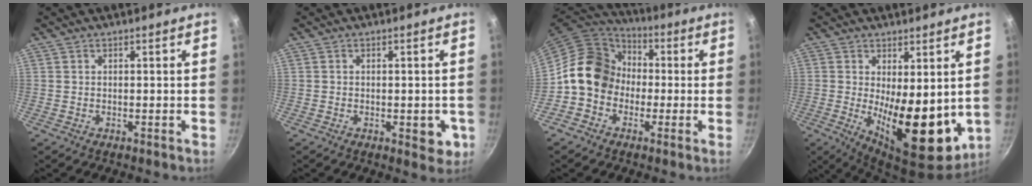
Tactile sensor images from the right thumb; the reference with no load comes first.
{"total": 4.7, "force": [-1.2, 2.6, 3.8], "torque": [-0.026, 0.002, -0.014]}
{"total": 13.4, "force": [-0.7, 11.3, 7.0], "torque": [-0.076, 0.039, -0.033]}
{"total": 14.9, "force": [-0.3, 6.4, 13.4], "torque": [-0.165, -0.028, 0.010]}